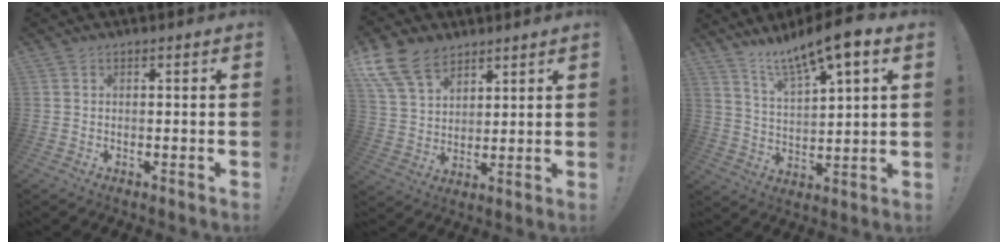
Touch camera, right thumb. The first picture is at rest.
{"total": 14.0, "force": [9.1, 8.5, 6.3], "torque": [-0.129, -0.049, 0.176]}
{"total": 11.6, "force": [9.0, 1.5, 7.2], "torque": [-0.123, -0.059, 0.148]}